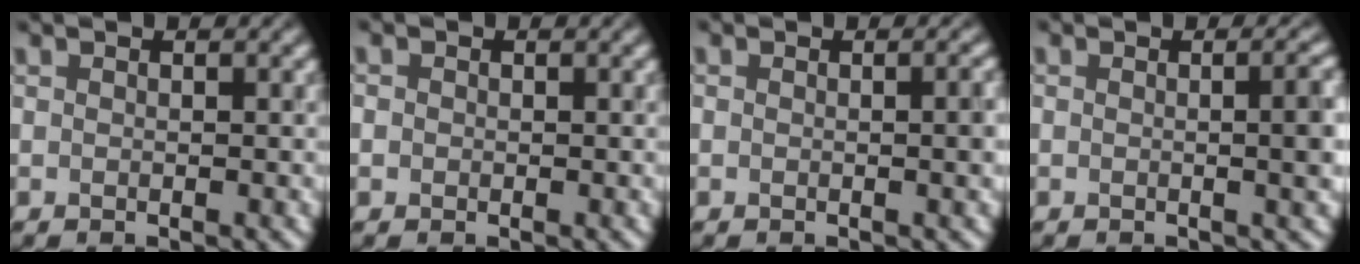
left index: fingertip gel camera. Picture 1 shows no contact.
{"total": 0.9, "force": [0.2, 0.9, 0.2], "torque": [0.001, 0.000, -0.005]}
{"total": 1.8, "force": [-0.1, 0.5, 1.7], "torque": [-0.016, 0.000, 0.000]}
{"total": 3.5, "force": [-0.1, 1.2, 3.3], "torque": [-0.029, 0.007, -0.004]}